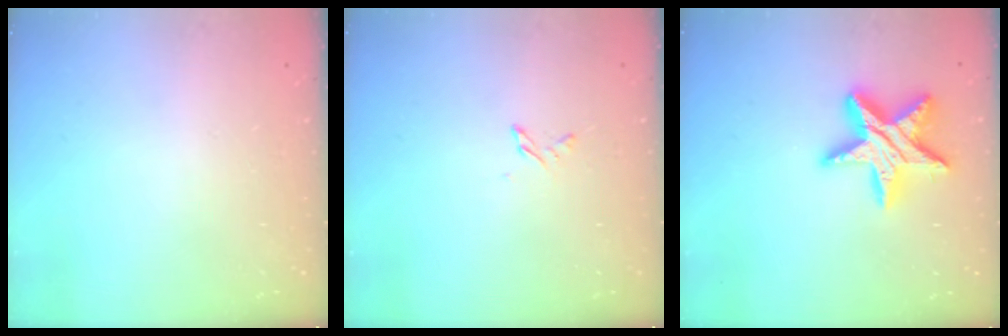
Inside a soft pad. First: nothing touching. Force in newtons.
{"total": 2.6, "press": 2.6, "slide": 0.3}
{"total": 16.9, "press": 16.8, "slide": 1.3}